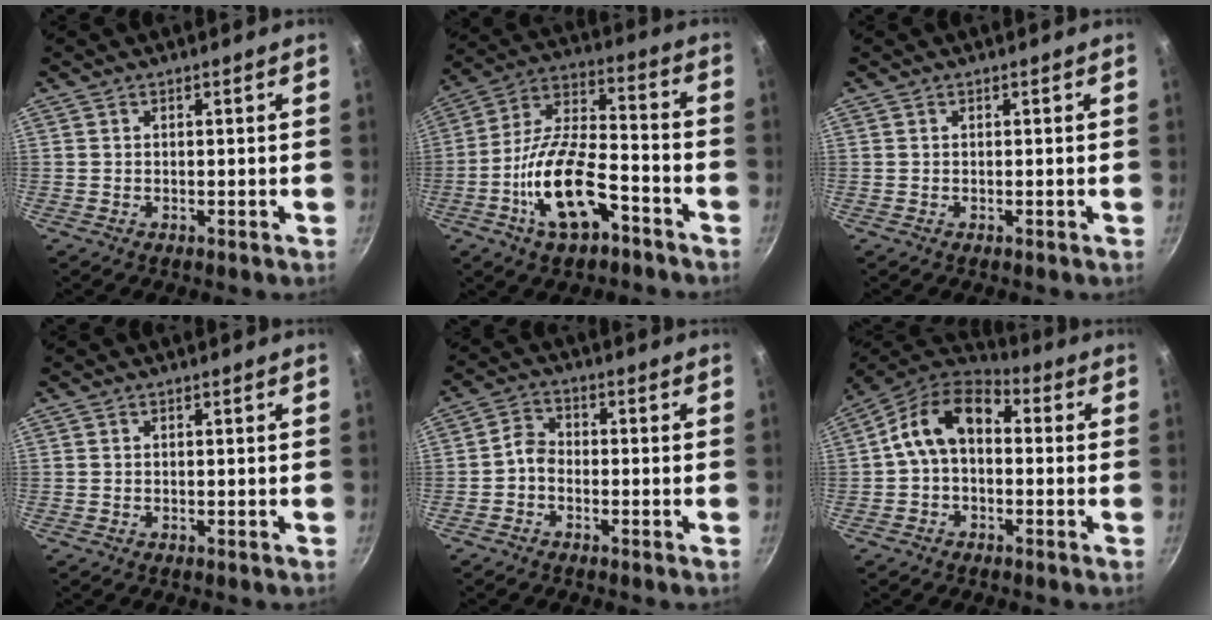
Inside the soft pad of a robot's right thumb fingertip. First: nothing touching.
{"total": 16.9, "force": [-7.7, 7.4, 13.1], "torque": [-0.224, 0.046, -0.144]}
{"total": 0.0}
{"total": 0.0}
{"total": 3.2, "force": [-1.5, 2.2, 1.7], "torque": [-0.030, 0.025, -0.037]}
{"total": 11.8, "force": [0.5, 8.0, 8.6], "torque": [-0.132, 0.038, -0.013]}